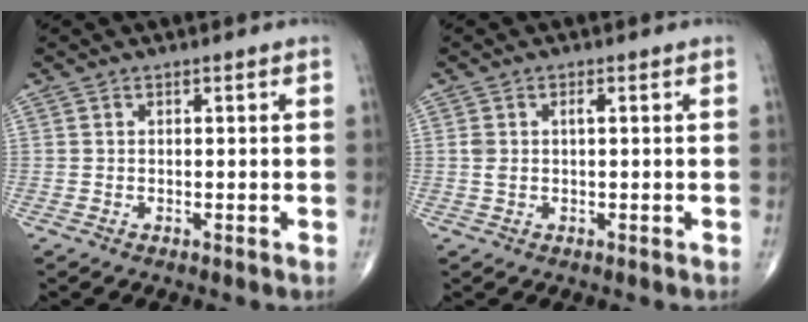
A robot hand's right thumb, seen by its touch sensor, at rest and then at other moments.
{"total": 2.2, "force": [0.4, 1.0, 2.0], "torque": [-0.050, 0.011, 0.009]}